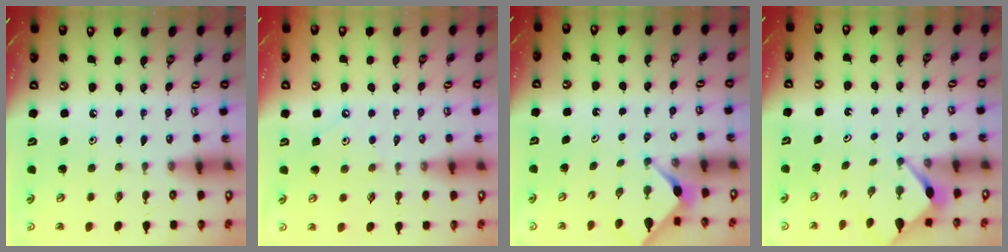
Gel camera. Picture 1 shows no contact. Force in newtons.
{"total": 1.8, "press": 1.7, "slide": 0.4}
{"total": 3.0, "press": 3.0, "slide": 0.4}
{"total": 3.5, "press": 3.5, "slide": 0.3}